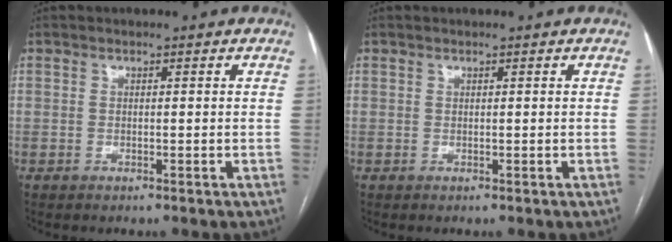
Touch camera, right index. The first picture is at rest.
{"total": 0.0}